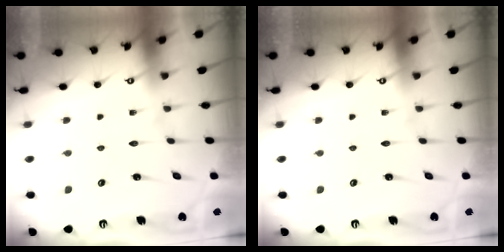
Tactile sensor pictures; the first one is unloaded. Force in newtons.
{"total": 0.0}